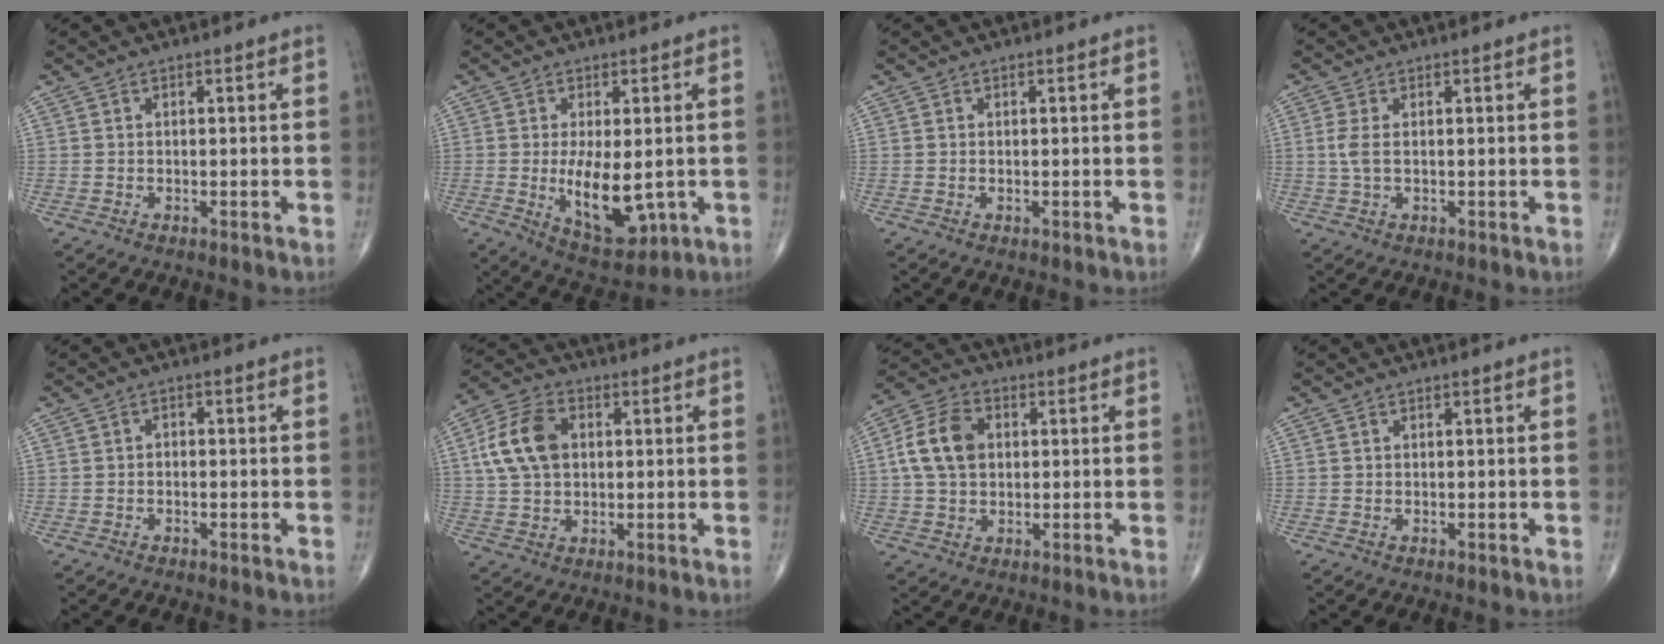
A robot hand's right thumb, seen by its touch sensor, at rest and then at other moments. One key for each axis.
{"total": 10.9, "fx": -1.2, "fy": 5.0, "fz": 9.6, "tx": -0.144, "ty": -0.021, "tz": -0.002}
{"total": 0.0}
{"total": 2.9, "fx": 0.3, "fy": 1.4, "fz": 2.6, "tx": -0.071, "ty": 0.003, "tz": 0.009}
{"total": 1.1, "fx": -0.3, "fy": 0.8, "fz": 0.6, "tx": -0.003, "ty": 0.005, "tz": -0.009}
{"total": 11.3, "fx": 2.0, "fy": 7.7, "fz": 8.0, "tx": -0.147, "ty": 0.013, "tz": 0.033}
{"total": 10.3, "fx": 1.5, "fy": 7.3, "fz": 7.1, "tx": -0.126, "ty": 0.014, "tz": 0.022}
{"total": 0.0}